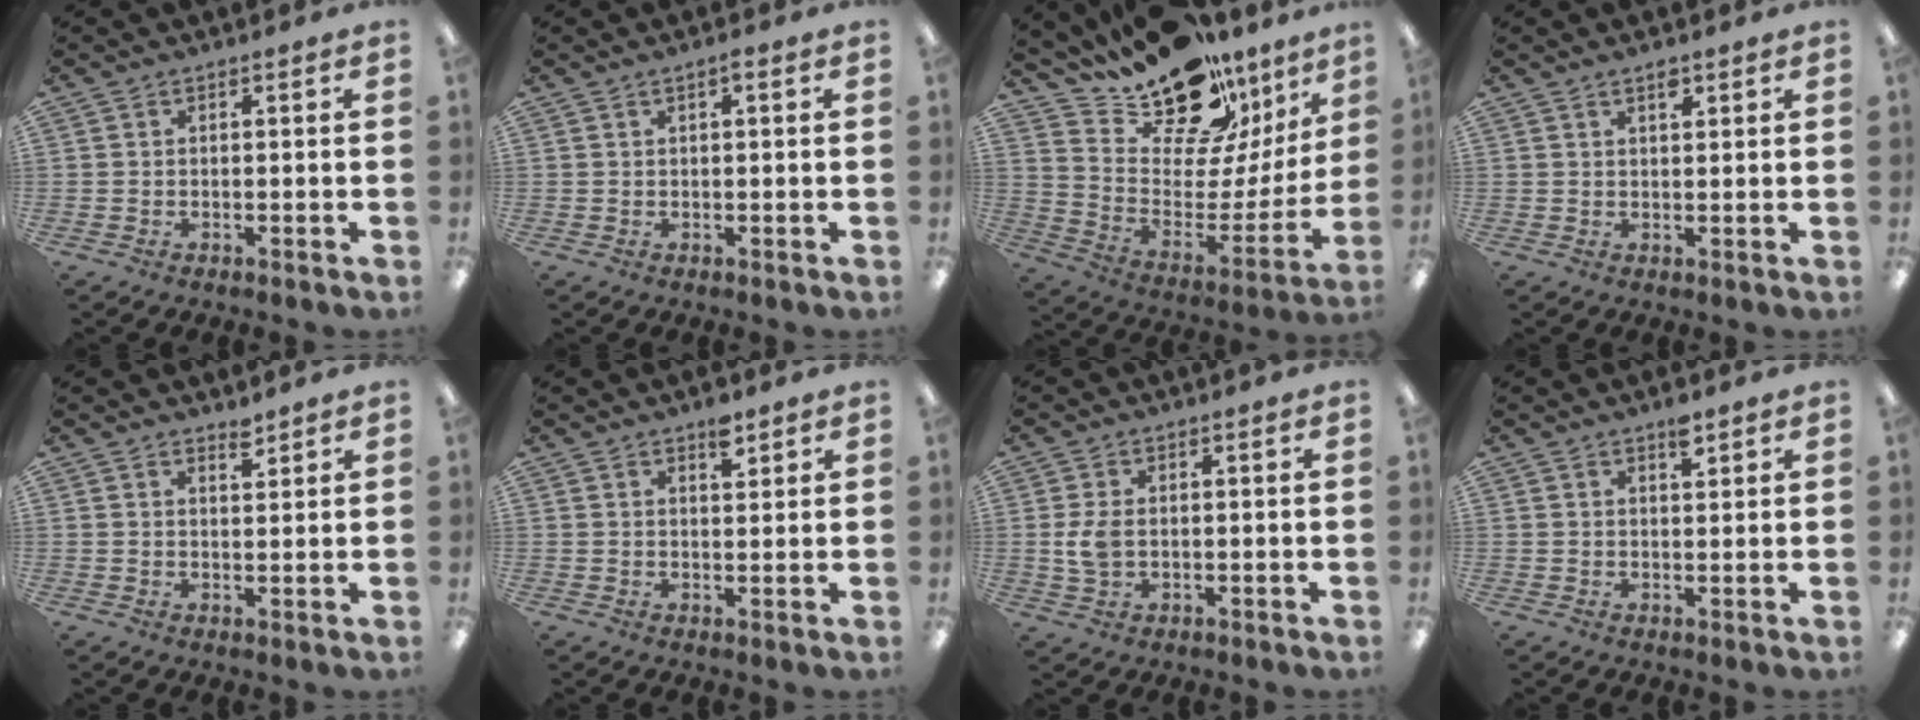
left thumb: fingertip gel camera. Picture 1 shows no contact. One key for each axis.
{"total": 1.5, "fx": 0.7, "fy": 0.4, "fz": 1.3, "tx": -0.025, "ty": 0.003, "tz": 0.011}
{"total": 17.9, "fx": 15.1, "fy": 7.3, "fz": 6.3, "tx": -0.108, "ty": -0.133, "tz": 0.263}
{"total": 2.5, "fx": 1.8, "fy": 0.9, "fz": 1.5, "tx": -0.015, "ty": -0.005, "tz": 0.029}
{"total": 2.6, "fx": 2.3, "fy": 0.8, "fz": 0.9, "tx": -0.005, "ty": -0.013, "tz": 0.038}
{"total": 4.4, "fx": 3.1, "fy": 2.0, "fz": 2.4, "tx": -0.021, "ty": -0.017, "tz": 0.048}
{"total": 5.0, "fx": 0.2, "fy": 3.1, "fz": 3.9, "tx": -0.094, "ty": 0.000, "tz": -0.002}
{"total": 3.3, "fx": 2.3, "fy": 1.4, "fz": 2.0, "tx": -0.019, "ty": -0.010, "tz": 0.036}